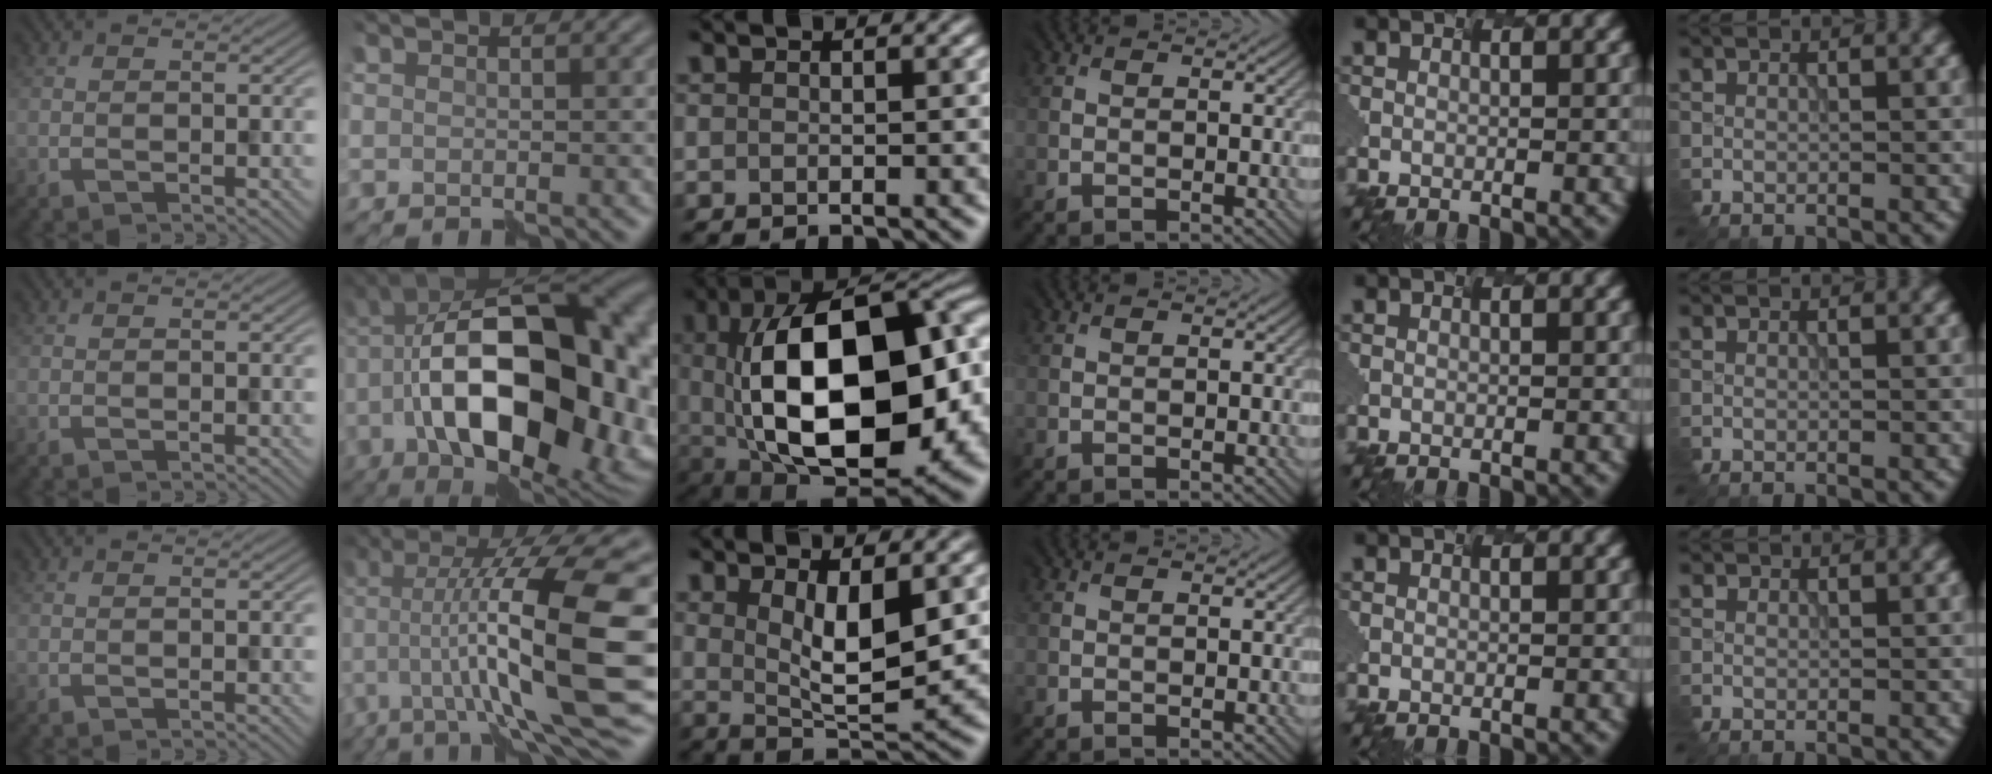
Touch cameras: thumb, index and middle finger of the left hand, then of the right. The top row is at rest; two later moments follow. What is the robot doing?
{"motion": "assemble", "object": "hinged jar"}